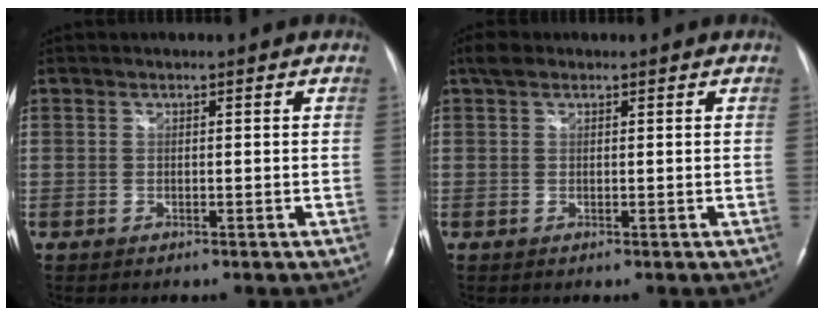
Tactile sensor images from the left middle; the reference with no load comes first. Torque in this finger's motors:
{"motor_torque": [0.30, -0.14, -0.08, 0.04]}